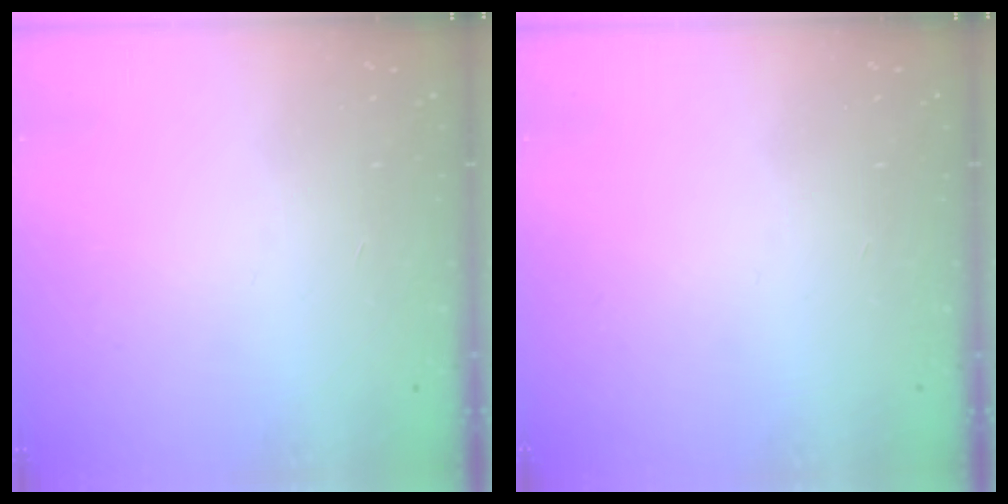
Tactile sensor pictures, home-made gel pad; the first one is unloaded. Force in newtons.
{"total": 0.0}